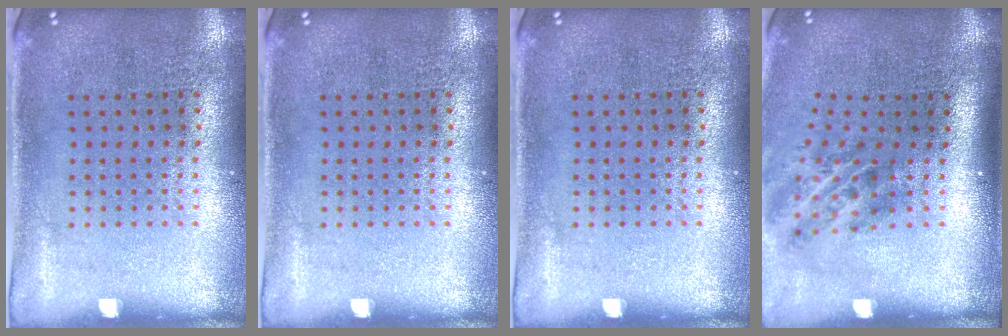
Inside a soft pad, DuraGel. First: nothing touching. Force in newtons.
{"total": 0.0}
{"total": 0.0}
{"total": 2.1, "press": 1.3, "slide": 1.6}